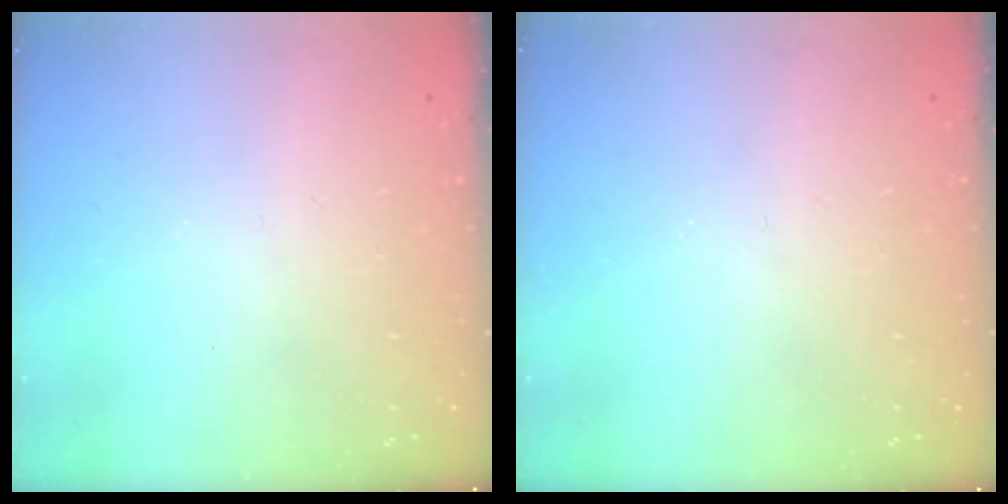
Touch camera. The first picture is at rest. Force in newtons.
{"total": 0.0}